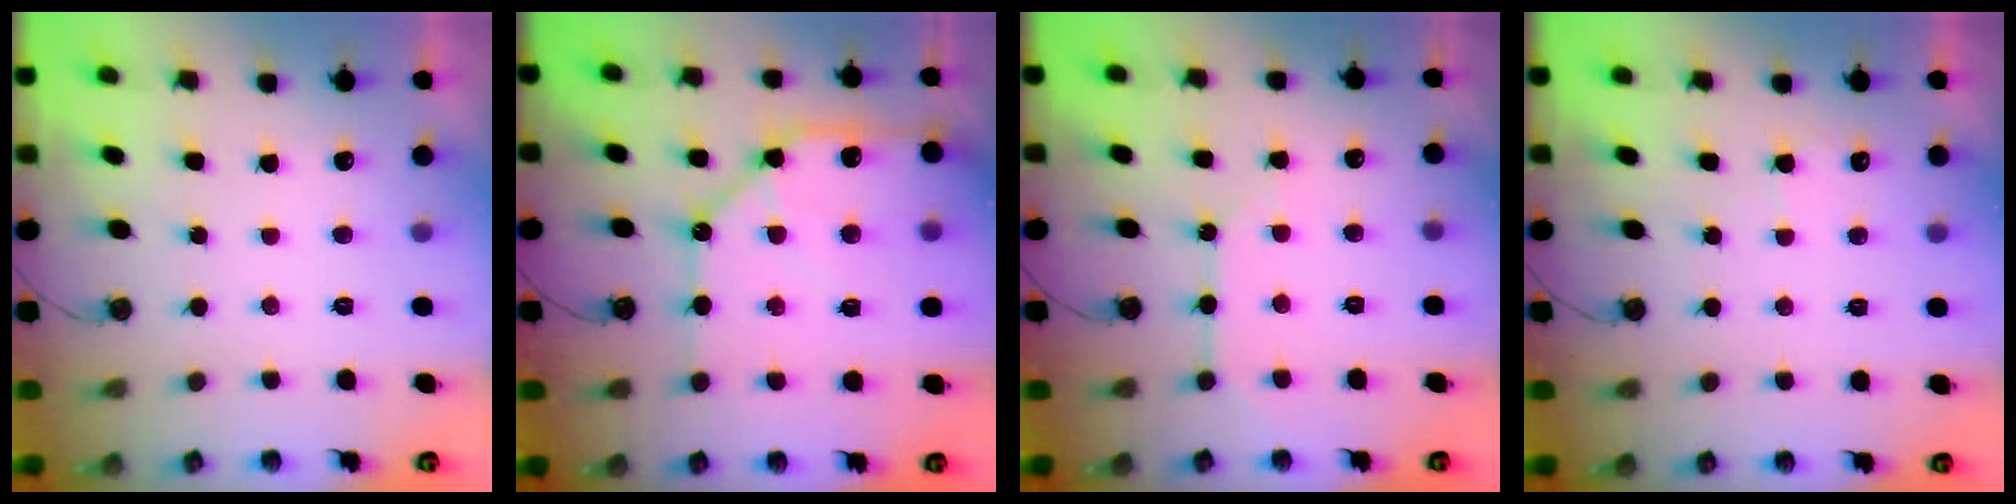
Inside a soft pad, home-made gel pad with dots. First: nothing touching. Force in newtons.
{"total": 16.3, "press": 16.1, "slide": 2.1}
{"total": 3.1, "press": 3.1, "slide": 0.3}
{"total": 4.7, "press": 4.7, "slide": 0.6}